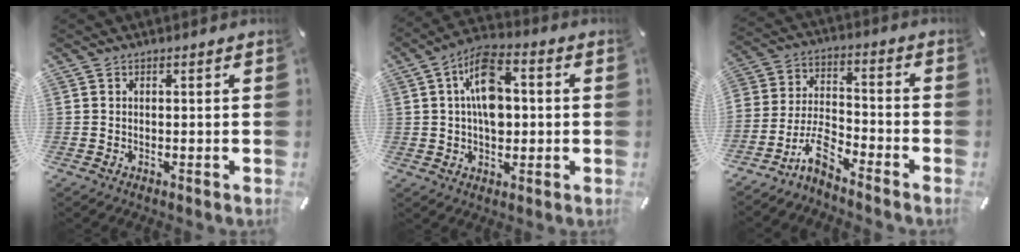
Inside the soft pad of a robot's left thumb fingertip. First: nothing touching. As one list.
[{"total": 11.2, "force": [1.1, 7.0, 8.7], "torque": [-0.151, 0.009, 0.020]}, {"total": 9.6, "force": [-7.7, 3.6, 4.4], "torque": [-0.089, 0.032, -0.149]}]